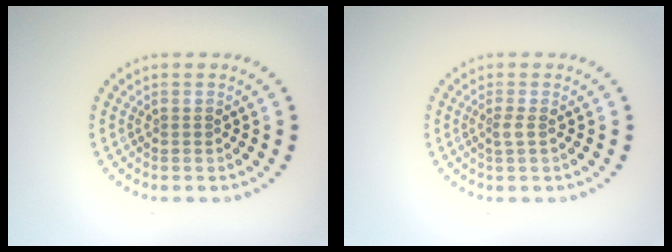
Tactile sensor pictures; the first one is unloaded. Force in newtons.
{"total": 0.9, "press": 0.7, "slide": 0.7}